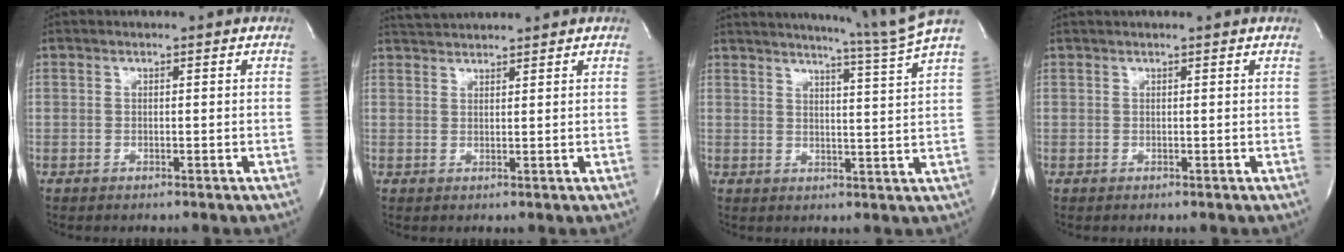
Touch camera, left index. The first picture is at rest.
{"total": 4.0, "force": [3.9, -0.2, 0.6], "torque": [-0.017, 0.025, 0.072]}
{"total": 10.9, "force": [9.4, -3.4, 4.3], "torque": [-0.074, -0.061, 0.121]}
{"total": 1.5, "force": [1.3, -0.5, 0.6], "torque": [-0.016, 0.006, 0.026]}